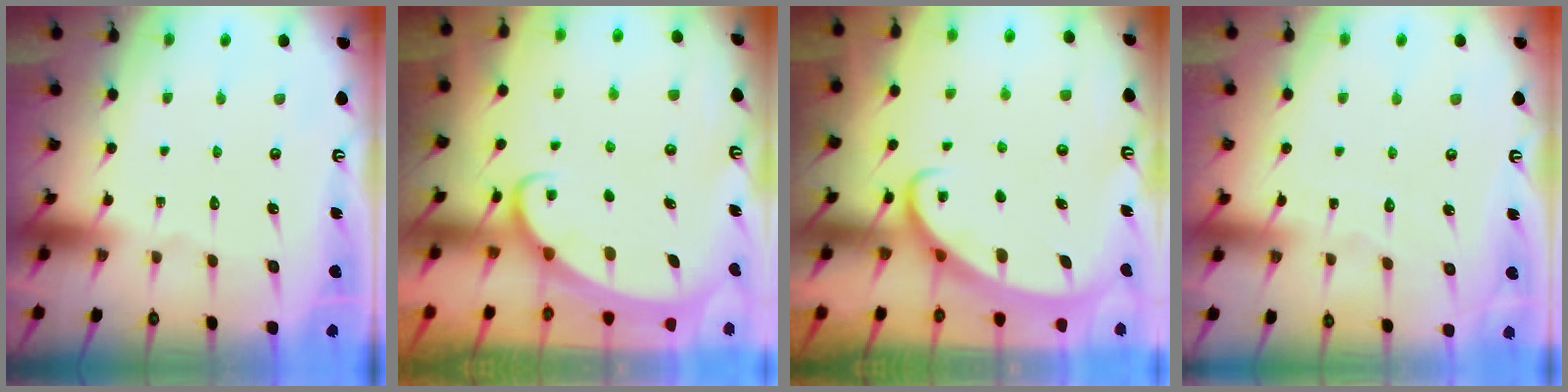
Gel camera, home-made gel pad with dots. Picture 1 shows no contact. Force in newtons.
{"total": 2.4, "press": 2.4, "slide": 0.3}
{"total": 2.6, "press": 2.6, "slide": 0.4}
{"total": 3.2, "press": 3.2, "slide": 0.4}